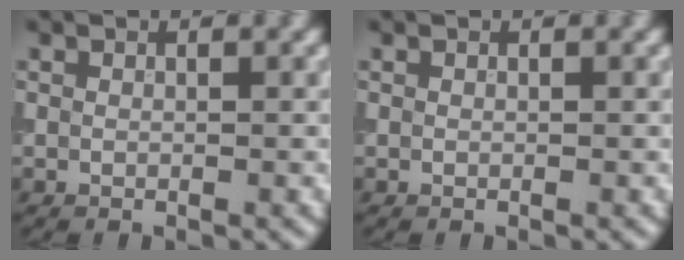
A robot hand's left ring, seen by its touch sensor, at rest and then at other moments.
{"total": 0.0}